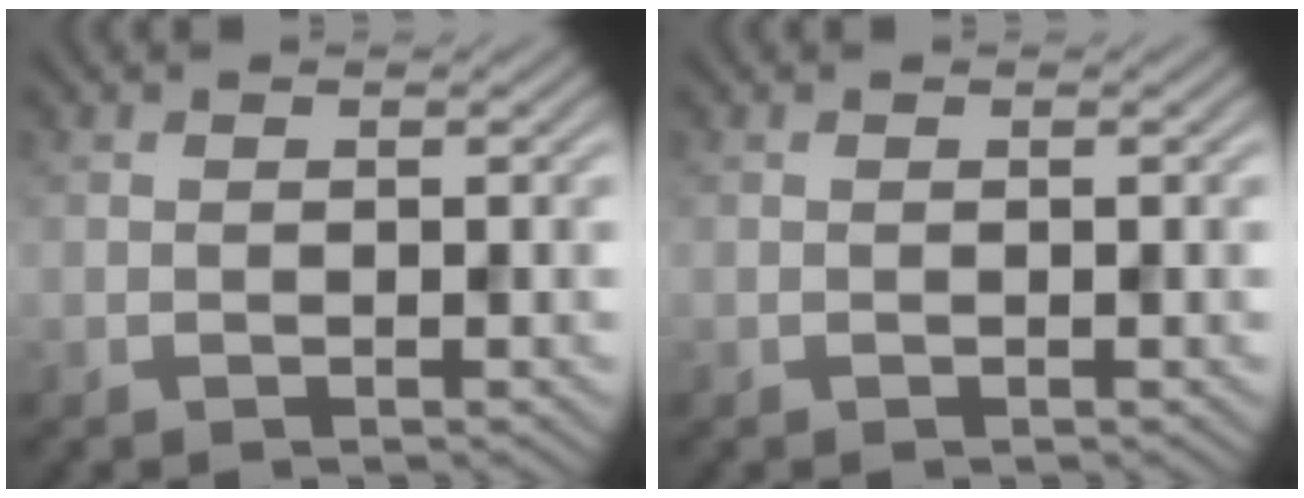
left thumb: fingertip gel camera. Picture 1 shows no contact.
{"total": 0.0}